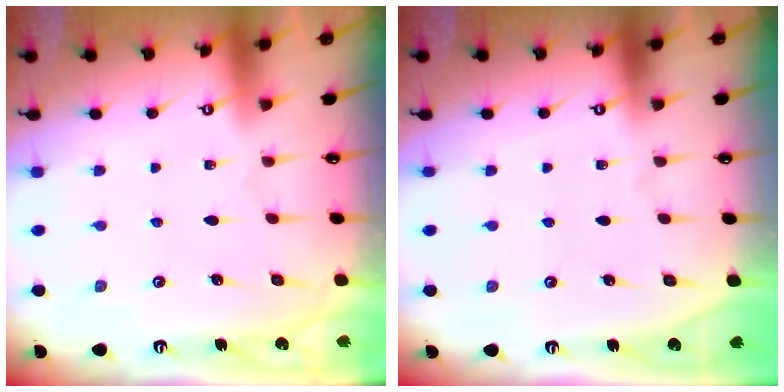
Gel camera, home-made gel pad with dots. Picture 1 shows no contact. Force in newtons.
{"total": 0.0}